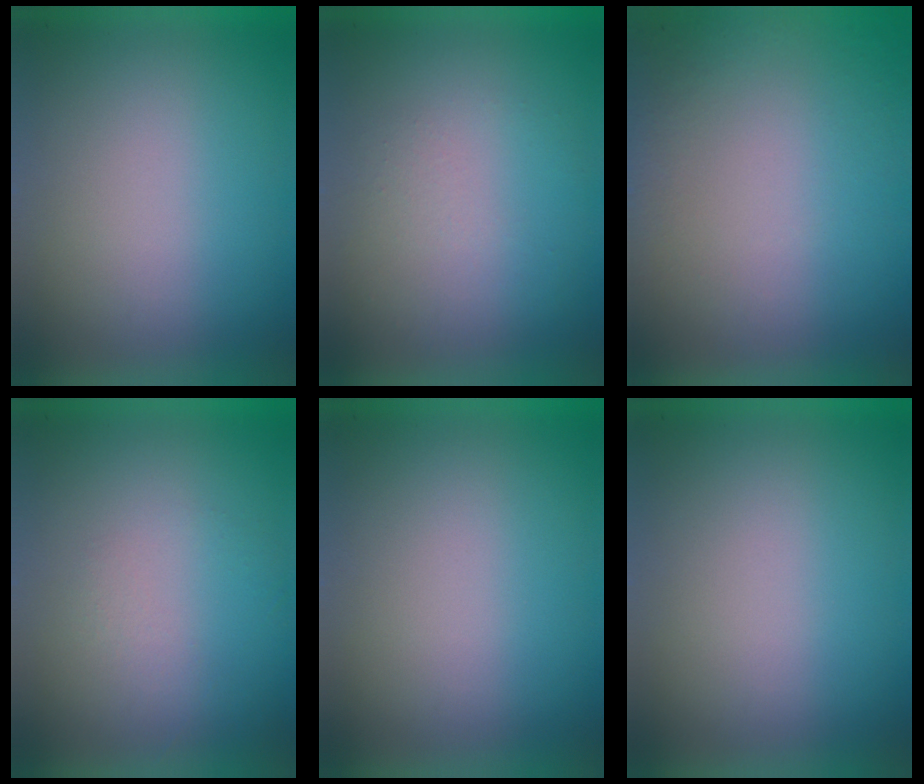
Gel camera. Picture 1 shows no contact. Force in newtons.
{"total": 1.1}
{"total": 8.1}
{"total": 1.2}
{"total": 0.0}
{"total": 0.0}